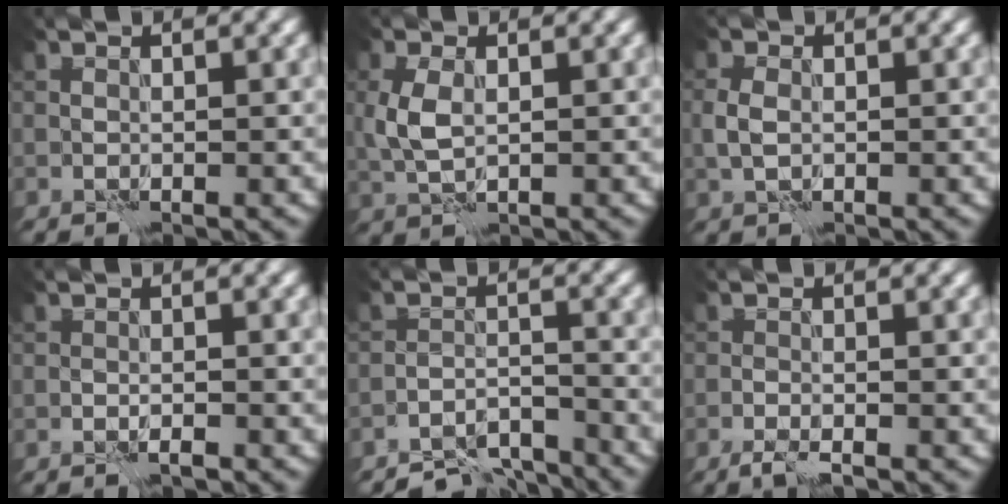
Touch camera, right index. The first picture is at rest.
{"total": 2.7, "force": [0.4, 1.6, 2.2], "torque": [-0.055, 0.001, 0.010]}
{"total": 1.7, "force": [0.0, 1.3, 1.2], "torque": [-0.030, -0.001, -0.002]}
{"total": 0.8, "force": [-0.7, 0.1, 0.4], "torque": [-0.007, 0.000, -0.014]}
{"total": 5.4, "force": [-5.2, 1.0, 1.0], "torque": [-0.009, -0.006, -0.091]}
{"total": 1.4, "force": [-1.2, 0.0, 0.8], "torque": [-0.017, -0.005, -0.026]}